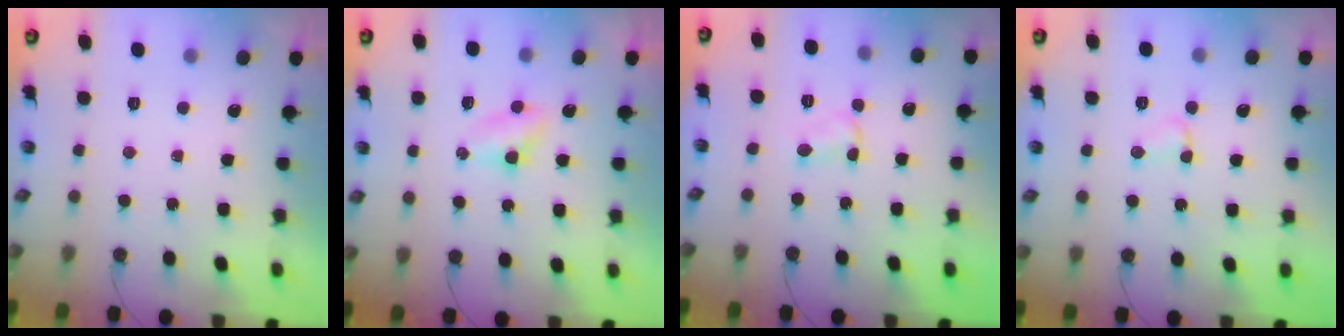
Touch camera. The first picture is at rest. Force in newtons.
{"total": 2.9, "press": 2.9, "slide": 0.3}
{"total": 2.9, "press": 2.9, "slide": 0.5}
{"total": 2.4, "press": 2.4, "slide": 0.3}